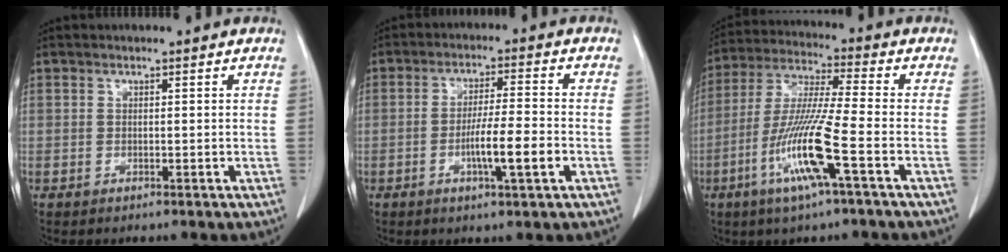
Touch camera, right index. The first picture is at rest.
{"total": 7.4, "force": [-2.5, 0.2, 7.0], "torque": [-0.121, -0.004, -0.043]}
{"total": 12.9, "force": [-5.1, -0.6, 11.8], "torque": [-0.243, -0.013, -0.103]}